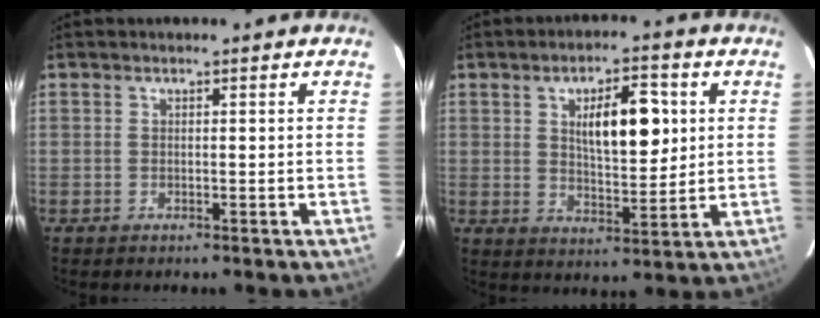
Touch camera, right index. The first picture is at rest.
{"total": 9.7, "force": [2.5, 3.4, 8.7], "torque": [-0.138, 0.007, 0.047]}